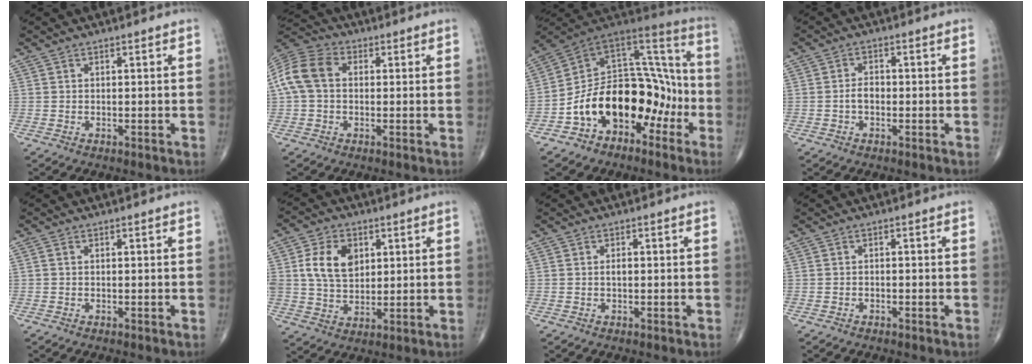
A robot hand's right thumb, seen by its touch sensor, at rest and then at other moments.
{"total": 10.4, "force": [1.1, 7.4, 7.1], "torque": [-0.151, 0.033, 0.013]}
{"total": 21.4, "force": [-7.5, 14.3, 14.1], "torque": [-0.168, 0.099, -0.116]}
{"total": 2.6, "force": [-0.6, 1.8, 1.9], "torque": [-0.027, 0.010, -0.015]}
{"total": 0.6, "force": [0.0, 0.4, 0.5], "torque": [-0.010, 0.000, 0.000]}
{"total": 10.1, "force": [2.8, 7.1, 6.6], "torque": [-0.104, -0.006, 0.056]}
{"total": 1.0, "force": [0.0, 0.6, 0.8], "torque": [-0.016, 0.001, -0.002]}
{"total": 0.5, "force": [-0.3, 0.3, 0.2], "torque": [-0.005, 0.002, -0.009]}